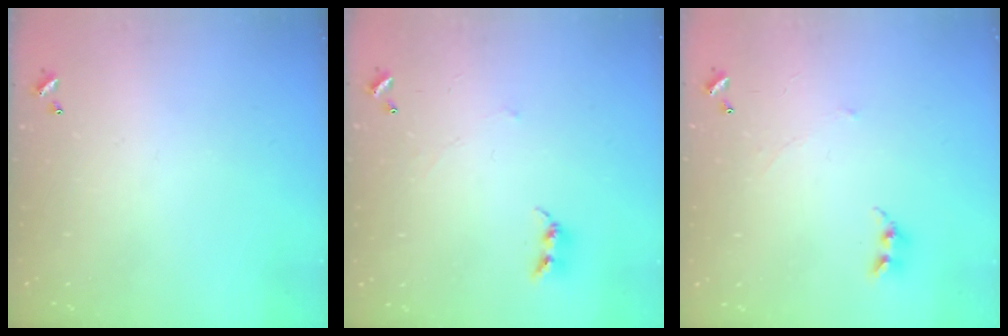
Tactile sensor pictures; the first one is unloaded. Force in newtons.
{"total": 2.4, "press": 2.4, "slide": 0.4}
{"total": 0.9, "press": 0.8, "slide": 0.5}